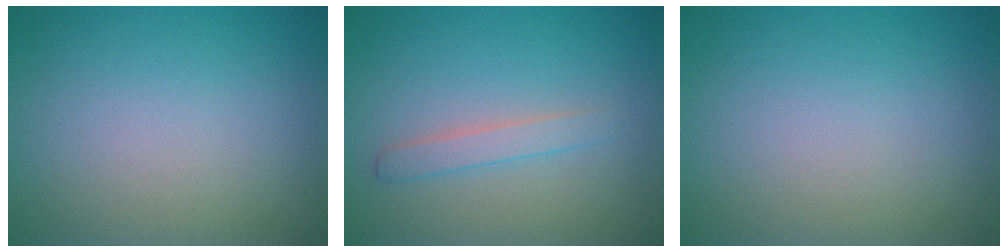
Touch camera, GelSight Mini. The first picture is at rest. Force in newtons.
{"total": 1.8, "press": 1.8, "slide": 0.1}
{"total": 0.0}